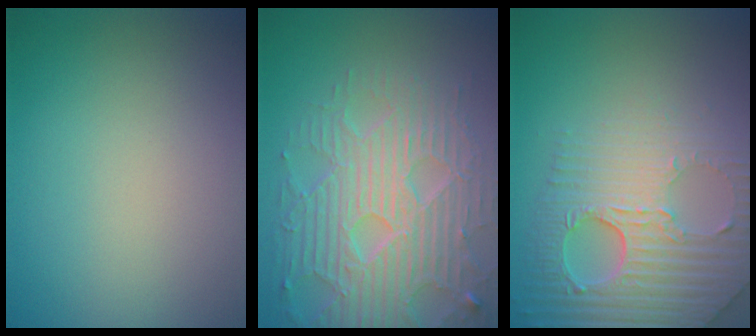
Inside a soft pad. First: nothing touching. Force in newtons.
{"total": 7.4, "press": 5.9, "slide": 4.4}
{"total": 6.6, "press": 5.4, "slide": 3.8}